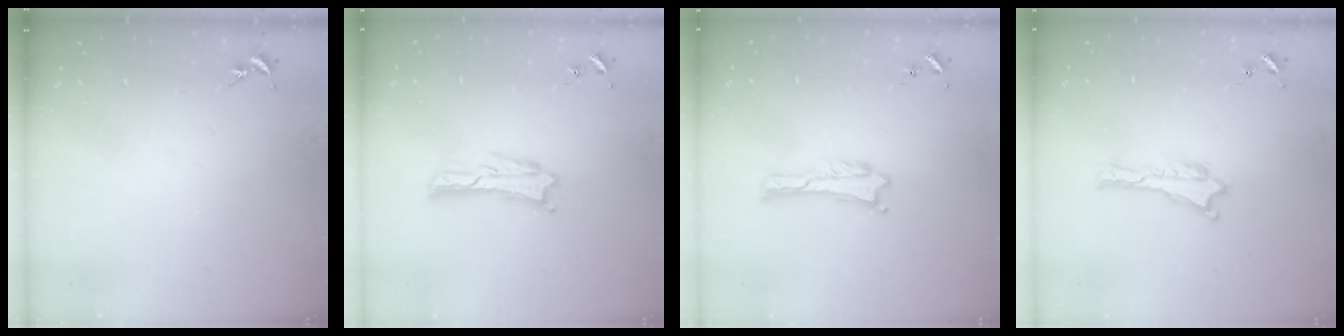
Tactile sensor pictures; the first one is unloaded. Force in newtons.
{"total": 0.0}
{"total": 0.0}
{"total": 0.0}